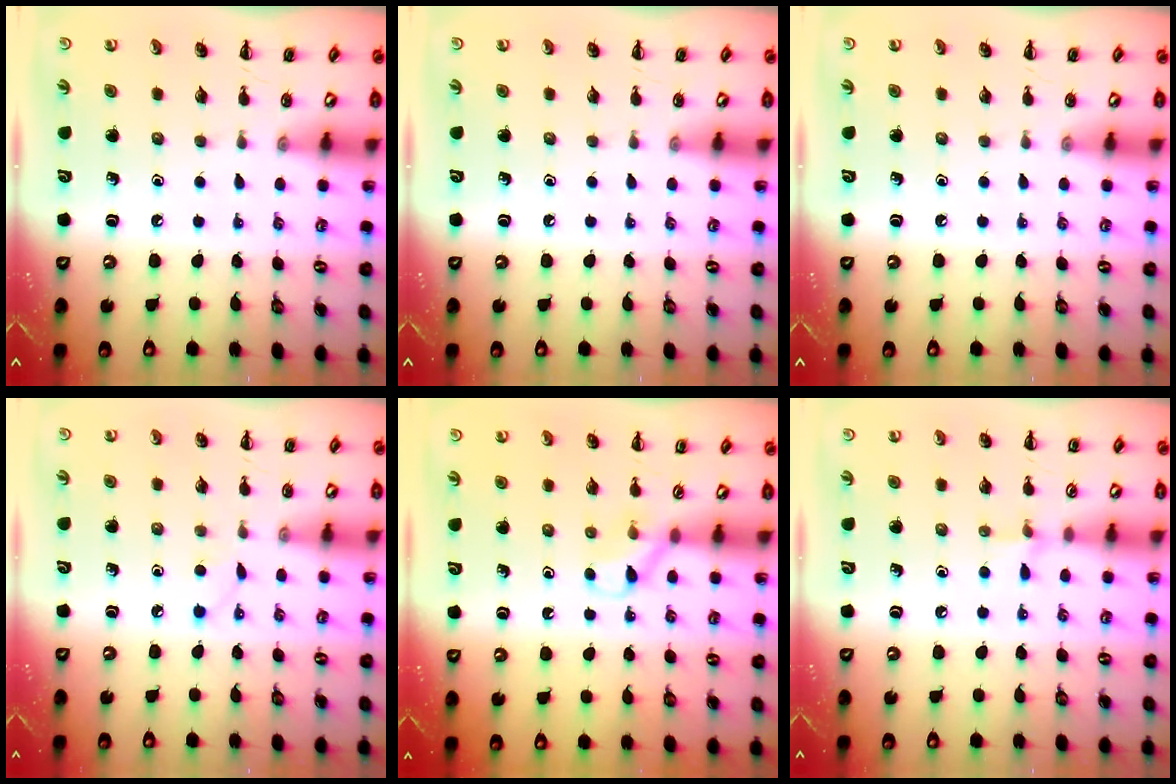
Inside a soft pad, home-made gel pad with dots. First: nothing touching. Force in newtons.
{"total": 0.0}
{"total": 0.0}
{"total": 2.9, "press": 2.7, "slide": 0.9}
{"total": 5.4, "press": 5.0, "slide": 2.0}
{"total": 5.3, "press": 4.9, "slide": 1.8}